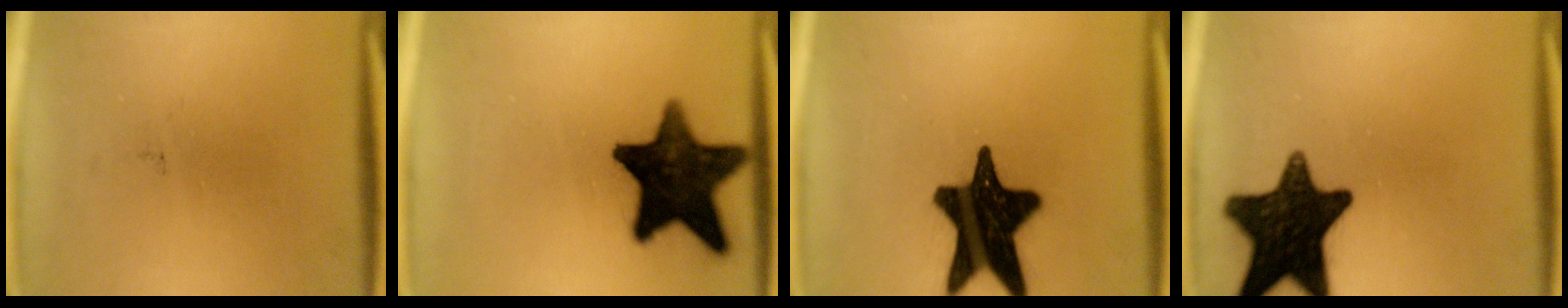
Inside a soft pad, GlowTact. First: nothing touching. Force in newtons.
{"total": 16.8}
{"total": 19.6}
{"total": 16.2}